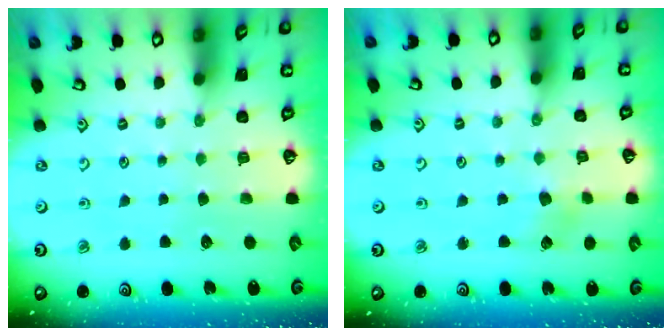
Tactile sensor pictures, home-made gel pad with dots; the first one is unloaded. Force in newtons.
{"total": 4.1, "press": 4.1, "slide": 0.5}